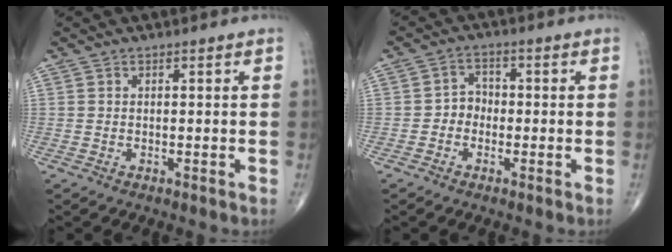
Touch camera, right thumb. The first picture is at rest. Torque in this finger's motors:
{"motor_torque": [0.01, 0.01, 0.17, 0.21, 0.03]}